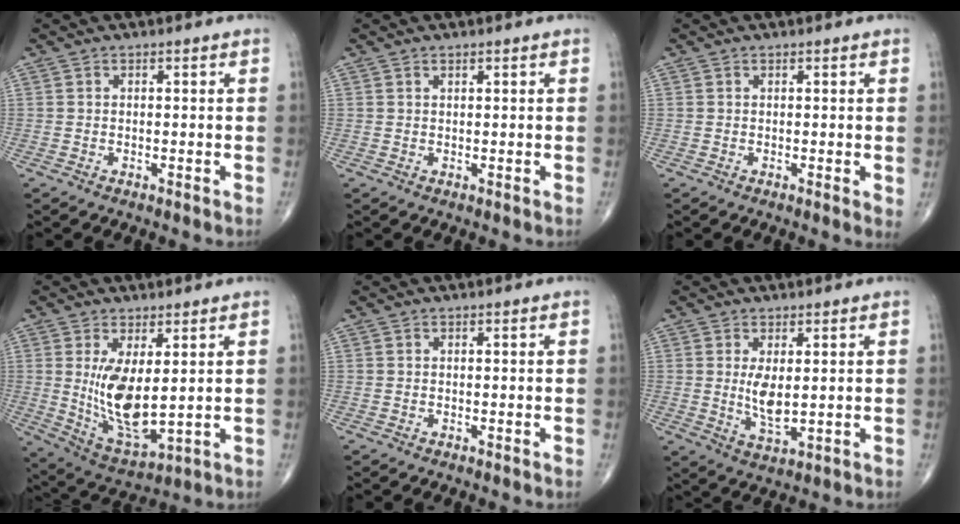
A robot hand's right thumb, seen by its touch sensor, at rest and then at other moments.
{"total": 0.6, "force": [0.4, 0.2, 0.3], "torque": [-0.008, -0.003, 0.007]}
{"total": 1.4, "force": [0.4, 0.4, 1.3], "torque": [-0.023, -0.006, 0.003]}
{"total": 11.6, "force": [1.5, 4.8, 10.5], "torque": [-0.189, -0.030, 0.048]}
{"total": 0.0}
{"total": 5.4, "force": [0.7, 2.2, 4.9], "torque": [-0.088, -0.018, 0.022]}